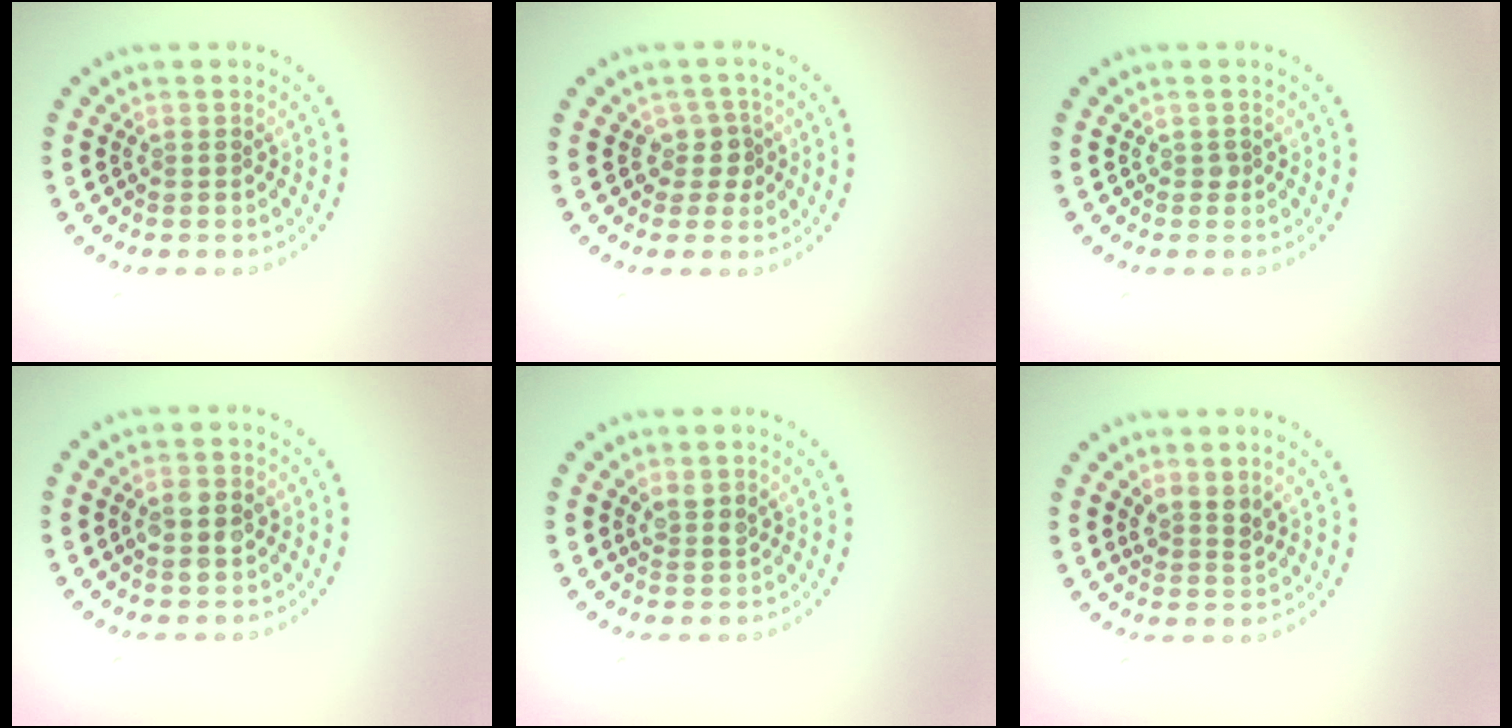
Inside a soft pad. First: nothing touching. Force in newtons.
{"total": 2.1, "press": 1.6, "slide": 1.4}
{"total": 0.6, "press": 0.5, "slide": 0.3}
{"total": 2.7, "press": 2.7, "slide": 0.2}
{"total": 1.3, "press": 1.1, "slide": 0.8}
{"total": 2.2, "press": 1.7, "slide": 1.4}